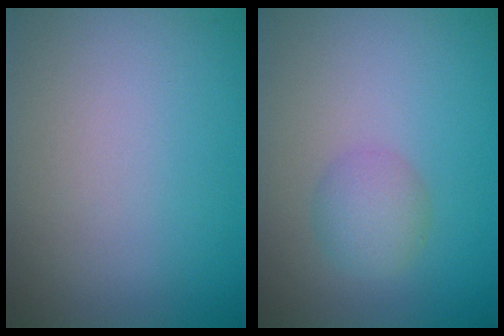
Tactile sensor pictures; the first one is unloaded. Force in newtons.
{"total": 2.3, "press": 2.3, "slide": 0.0}